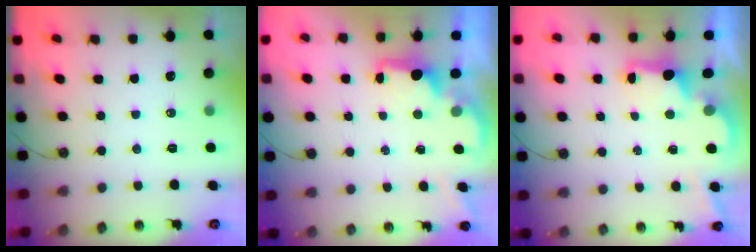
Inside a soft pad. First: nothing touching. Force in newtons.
{"total": 1.9, "press": 1.7, "slide": 0.8}
{"total": 2.6, "press": 2.5, "slide": 0.8}